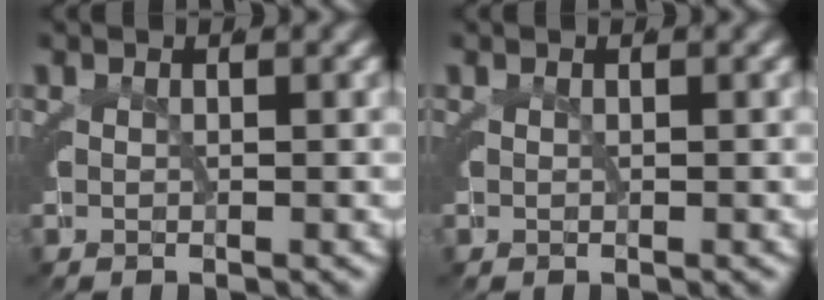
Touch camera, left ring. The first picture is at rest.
{"total": 0.0}